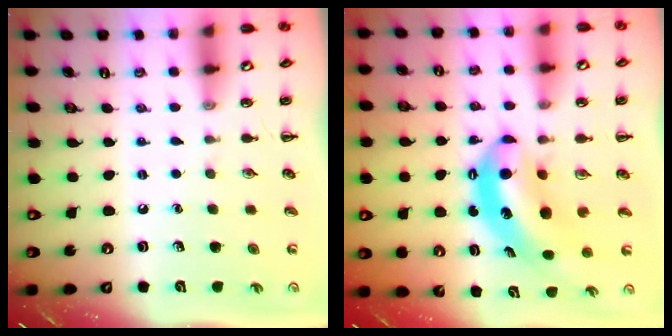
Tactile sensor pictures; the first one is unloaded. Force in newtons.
{"total": 7.5, "press": 7.3, "slide": 1.9}